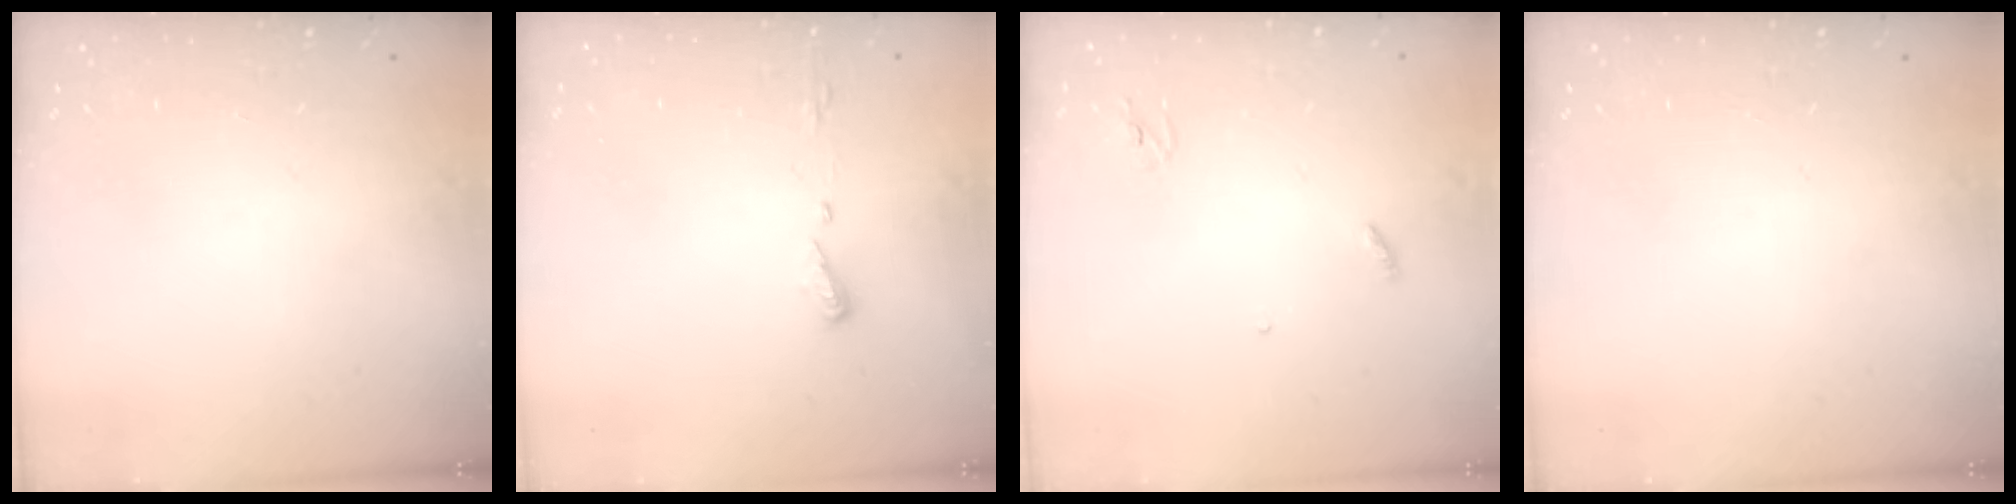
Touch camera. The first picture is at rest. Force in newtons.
{"total": 4.7, "press": 4.7, "slide": 0.4}
{"total": 2.9, "press": 2.9, "slide": 0.2}
{"total": 0.0}